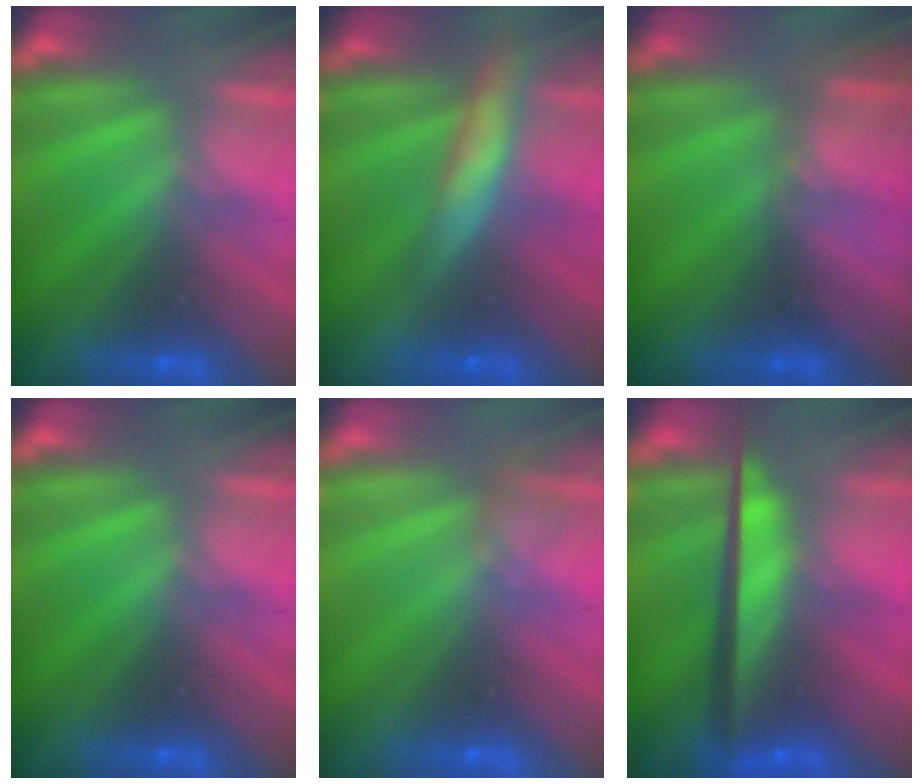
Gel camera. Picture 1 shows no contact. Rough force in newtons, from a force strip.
{"total": 9.4}
{"total": 2.7}
{"total": 0.0}
{"total": 2.1}
{"total": 8.6}